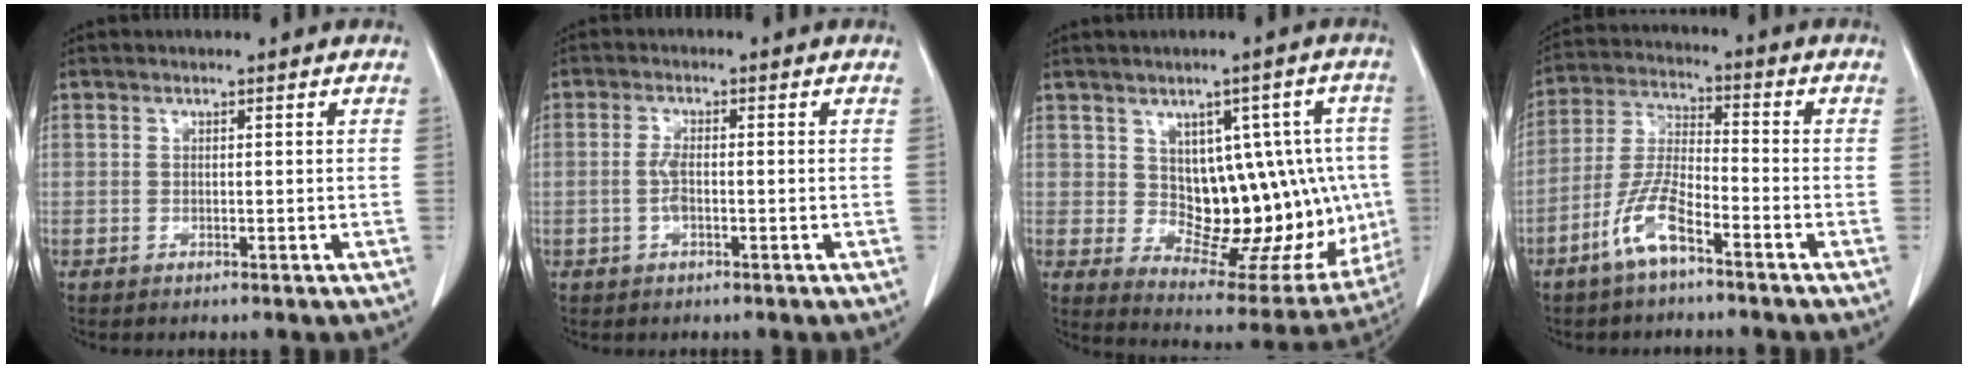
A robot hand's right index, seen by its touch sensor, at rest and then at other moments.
{"total": 2.5, "force": [-0.5, 0.8, 2.3], "torque": [-0.054, 0.001, -0.010]}
{"total": 15.8, "force": [0.7, 8.7, 13.1], "torque": [-0.147, 0.022, 0.036]}
{"total": 8.2, "force": [-4.9, 1.8, 6.4], "torque": [-0.140, -0.001, -0.098]}